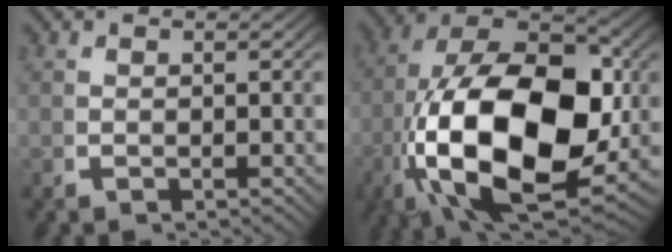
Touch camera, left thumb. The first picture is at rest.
{"total": 23.4, "force": [-2.7, 13.9, 18.6], "torque": [-0.391, -0.094, 0.005]}